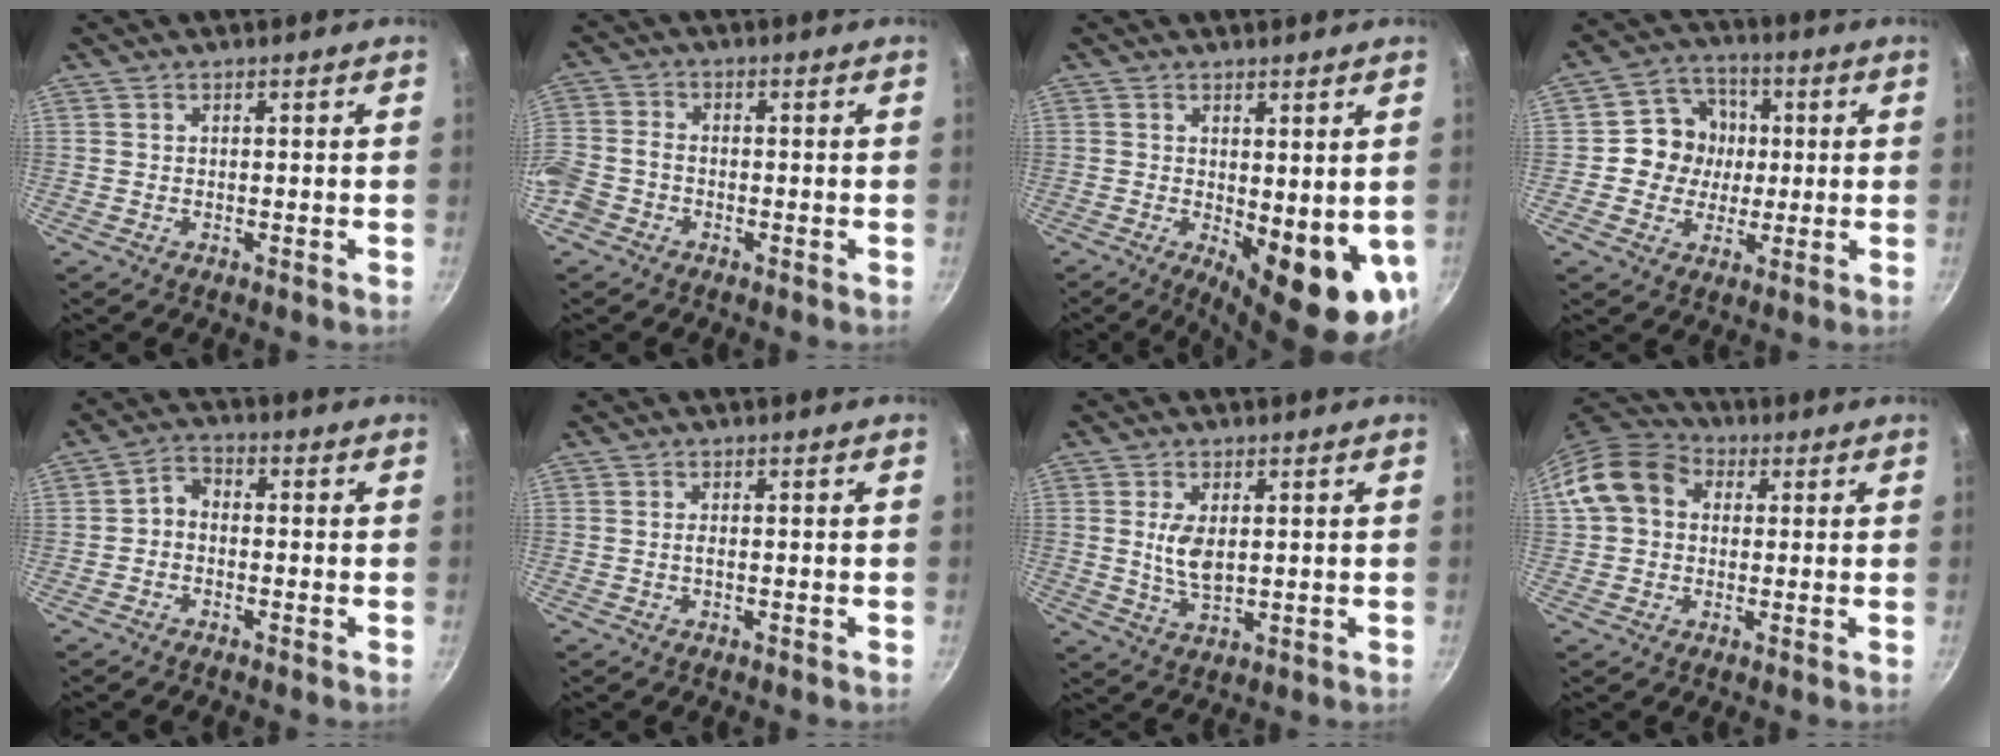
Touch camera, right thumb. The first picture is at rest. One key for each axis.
{"total": 7.6, "fx": -3.7, "fy": 5.5, "fz": 3.8, "tx": -0.088, "ty": 0.027, "tz": -0.089}
{"total": 12.2, "fx": -0.8, "fy": 4.6, "fz": 11.2, "tx": -0.121, "ty": -0.019, "tz": 0.002}
{"total": 9.9, "fx": 0.4, "fy": 9.2, "fz": 3.6, "tx": -0.016, "ty": 0.015, "tz": -0.009}
{"total": 3.2, "fx": -1.1, "fy": 2.3, "fz": 2.0, "tx": -0.038, "ty": 0.022, "tz": -0.029}
{"total": 0.7, "fx": -0.1, "fy": 0.2, "fz": 0.6, "tx": -0.012, "ty": 0.002, "tz": -0.004}
{"total": 5.7, "fx": 0.9, "fy": 2.9, "fz": 4.8, "tx": -0.089, "ty": -0.014, "tz": 0.021}
{"total": 11.2, "fx": 1.8, "fy": 9.0, "fz": 6.4, "tx": -0.094, "ty": 0.028, "tz": 0.014}